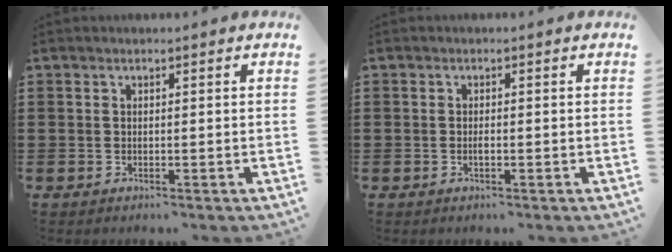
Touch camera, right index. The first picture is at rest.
{"total": 0.8, "force": [-0.3, 0.3, 0.7], "torque": [-0.015, -0.002, -0.004]}